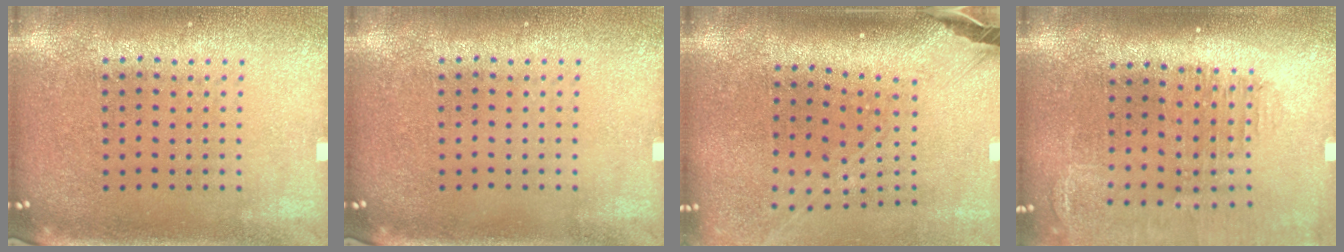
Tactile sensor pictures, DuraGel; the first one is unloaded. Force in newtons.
{"total": 0.0}
{"total": 2.8, "press": 2.0, "slide": 1.9}
{"total": 1.6, "press": 1.5, "slide": 0.6}